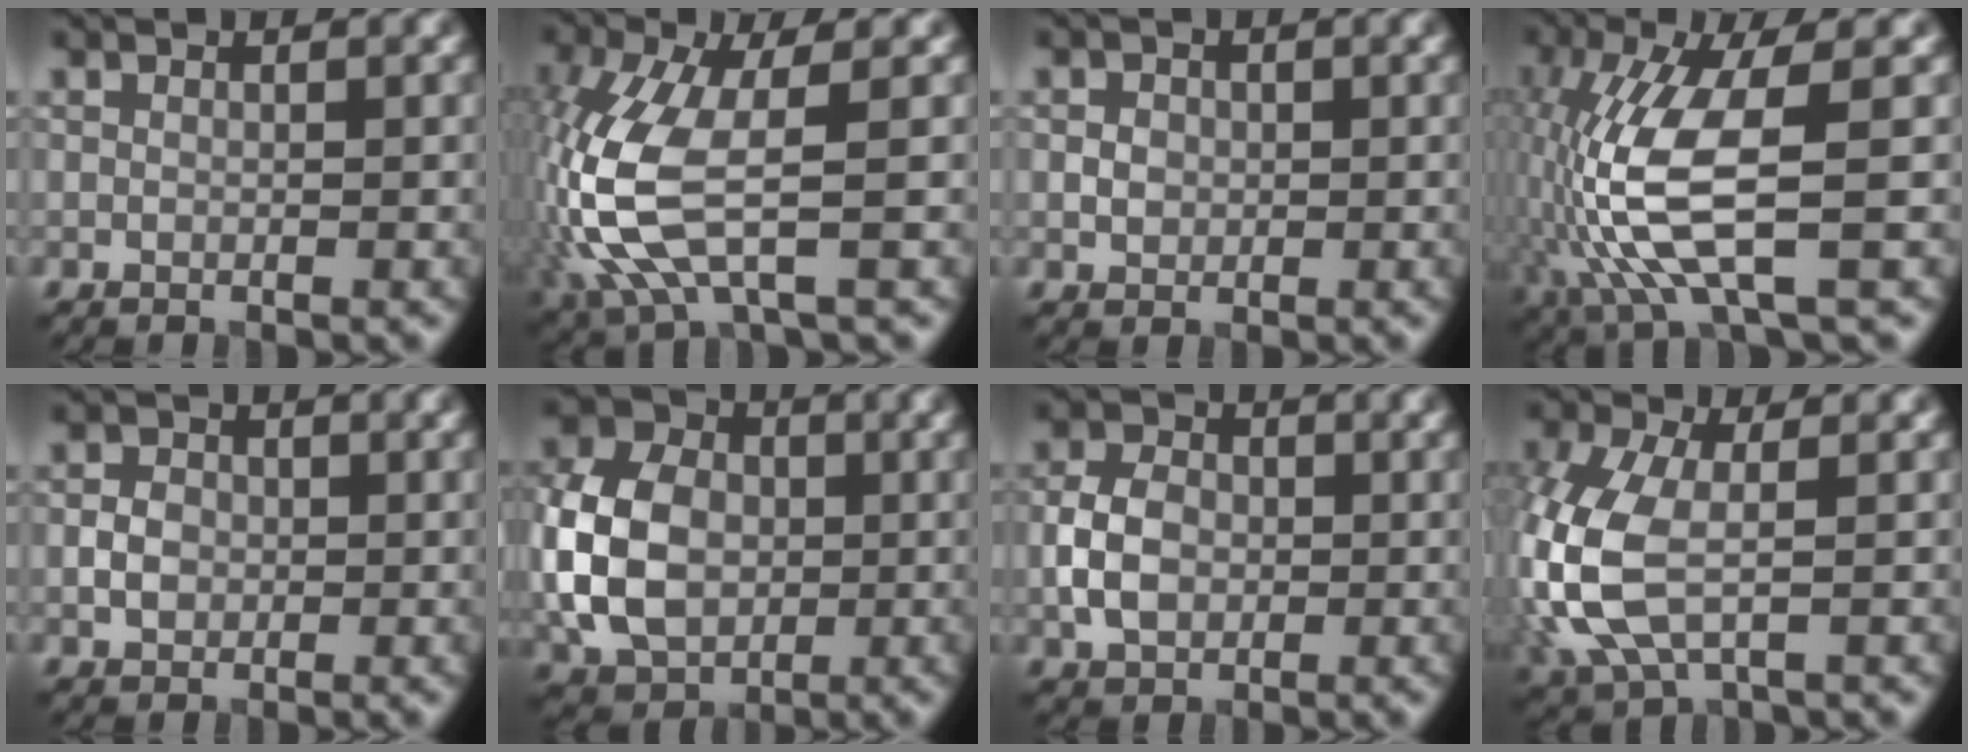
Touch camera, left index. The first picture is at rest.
{"total": 8.7, "force": [-1.1, 3.3, 8.0], "torque": [-0.210, -0.007, -0.023]}
{"total": 1.3, "force": [0.0, 1.2, 0.6], "torque": [-0.010, -0.001, -0.002]}
{"total": 9.4, "force": [-1.4, 2.5, 8.9], "torque": [-0.204, -0.003, -0.023]}
{"total": 2.1, "force": [-0.3, 1.7, 1.2], "torque": [-0.020, 0.002, -0.010]}
{"total": 9.7, "force": [-0.6, 7.3, 6.4], "torque": [-0.146, 0.010, -0.024]}
{"total": 4.2, "force": [-0.5, 3.1, 2.8], "torque": [-0.055, 0.004, -0.013]}
{"total": 7.6, "force": [-0.5, 4.1, 6.4], "torque": [-0.169, -0.002, -0.014]}